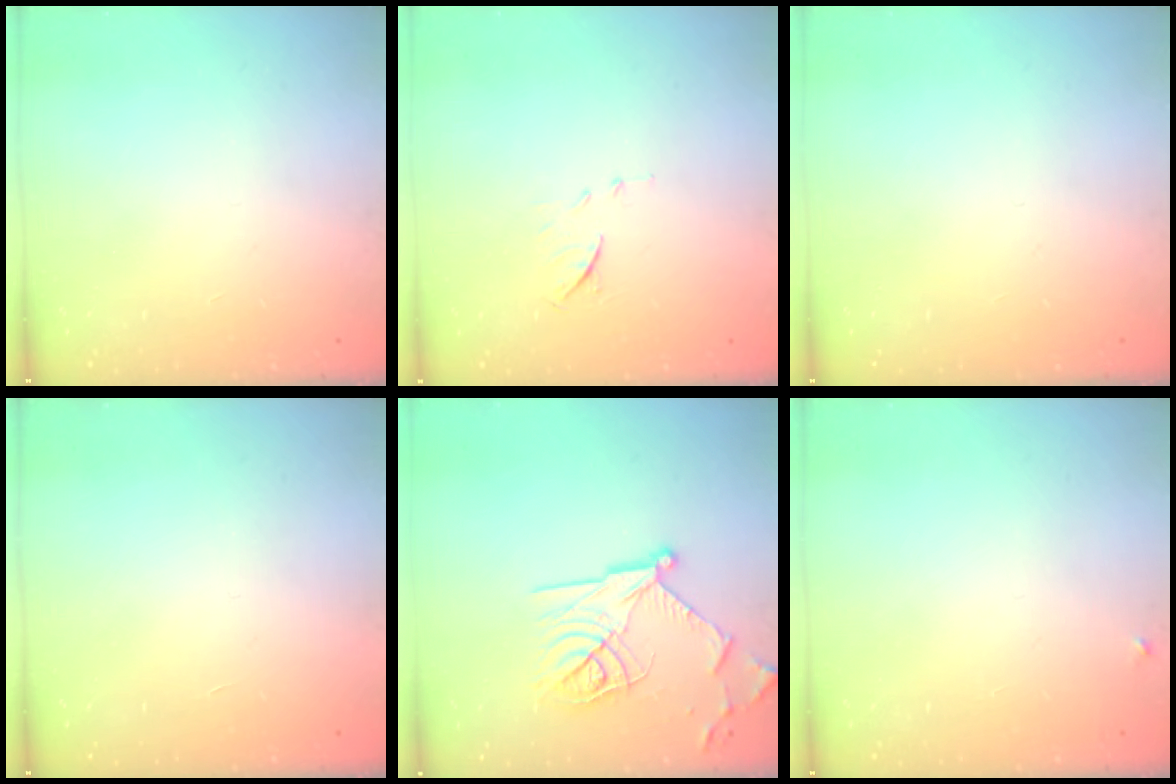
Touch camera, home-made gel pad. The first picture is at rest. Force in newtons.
{"total": 6.3, "press": 6.2, "slide": 0.6}
{"total": 0.0}
{"total": 1.7, "press": 1.7, "slide": 0.1}
{"total": 18.1, "press": 18.1, "slide": 1.0}
{"total": 3.3, "press": 3.3, "slide": 0.4}